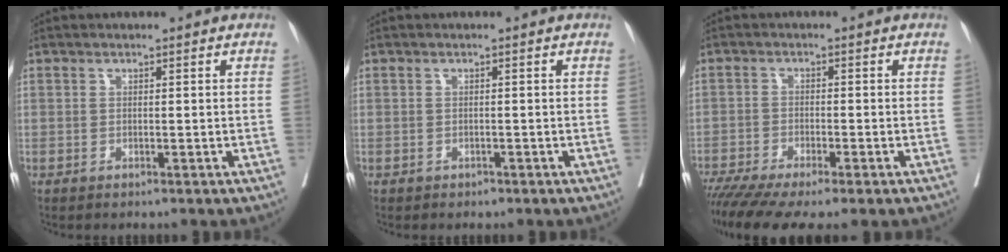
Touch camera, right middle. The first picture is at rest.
{"total": 0.5, "force": [-0.3, 0.4, 0.1], "torque": [-0.006, 0.000, -0.006]}
{"total": 10.1, "force": [-7.7, 1.1, 6.4], "torque": [-0.105, -0.014, -0.128]}